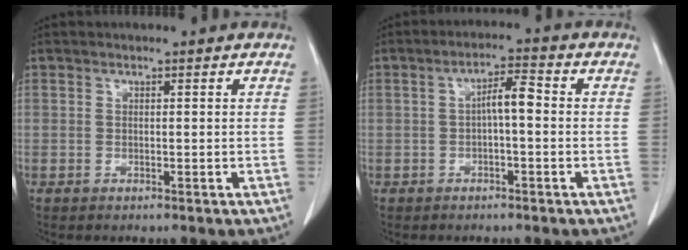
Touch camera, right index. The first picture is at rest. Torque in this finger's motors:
{"motor_torque": [0.87, -0.22, 0.41, 0.11]}